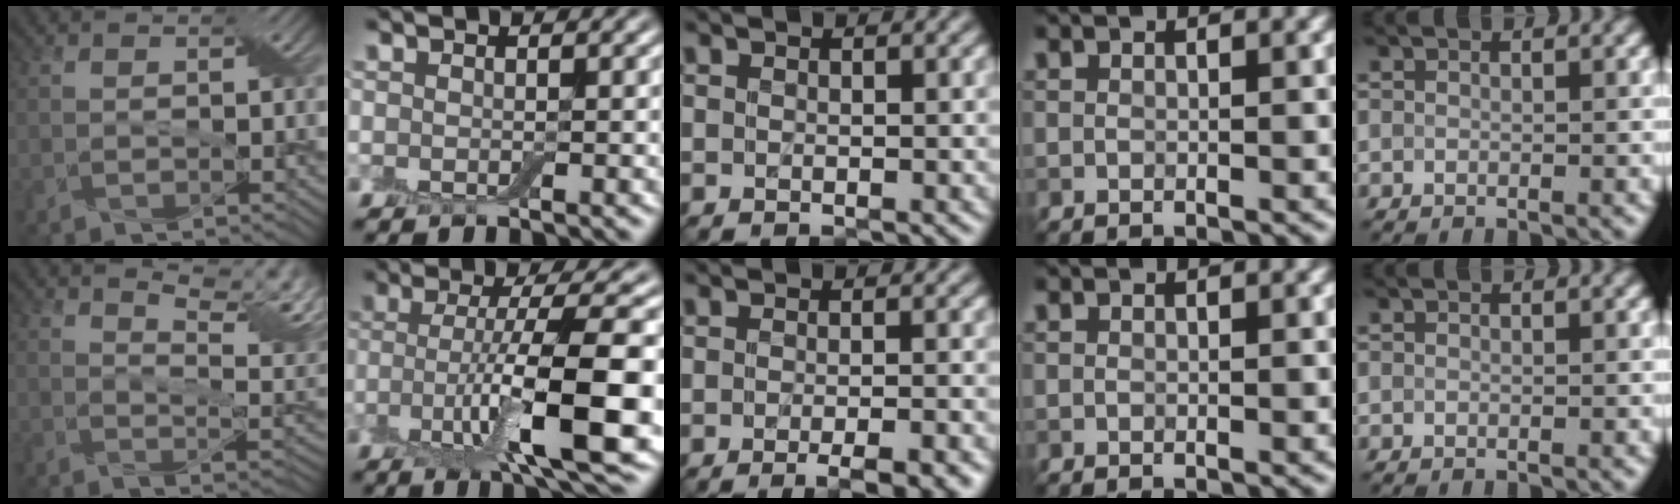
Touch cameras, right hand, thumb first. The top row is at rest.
{"thumb": {"total": 10.0, "force": [6.4, 3.0, 7.0], "torque": [-0.115, 0.002, 0.091]}, "index": {"total": 10.8, "force": [-2.5, 2.4, 10.2], "torque": [-0.159, -0.002, -0.038]}, "middle": {"total": 5.0, "force": [-2.8, 1.6, 3.9], "torque": [-0.033, 0.003, -0.024]}}